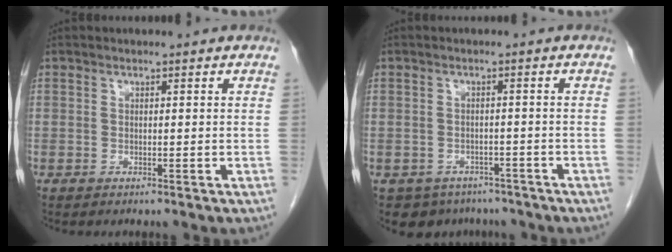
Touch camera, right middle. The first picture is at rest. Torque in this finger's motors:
{"motor_torque": [-0.08, 0.09, -0.02, 0.01]}